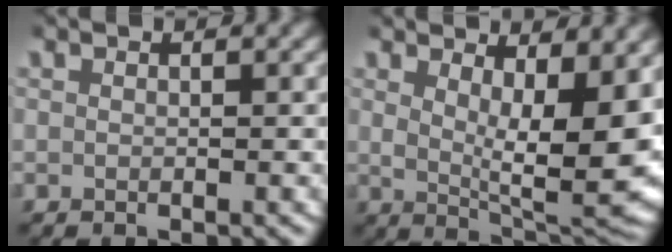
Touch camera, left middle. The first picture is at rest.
{"total": 7.9, "force": [1.9, 2.6, 7.2], "torque": [-0.097, -0.019, 0.037]}